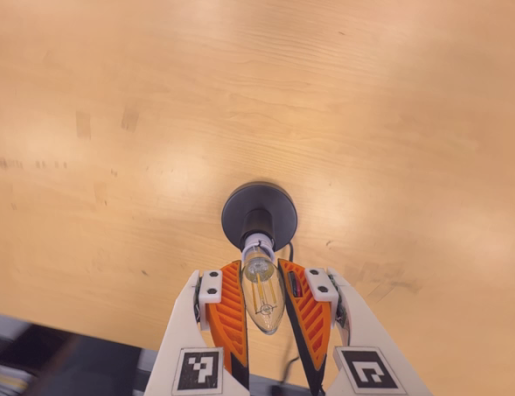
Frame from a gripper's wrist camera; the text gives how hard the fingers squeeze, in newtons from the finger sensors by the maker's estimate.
{"total": 11.3, "left": 11.5, "right": 11.0}